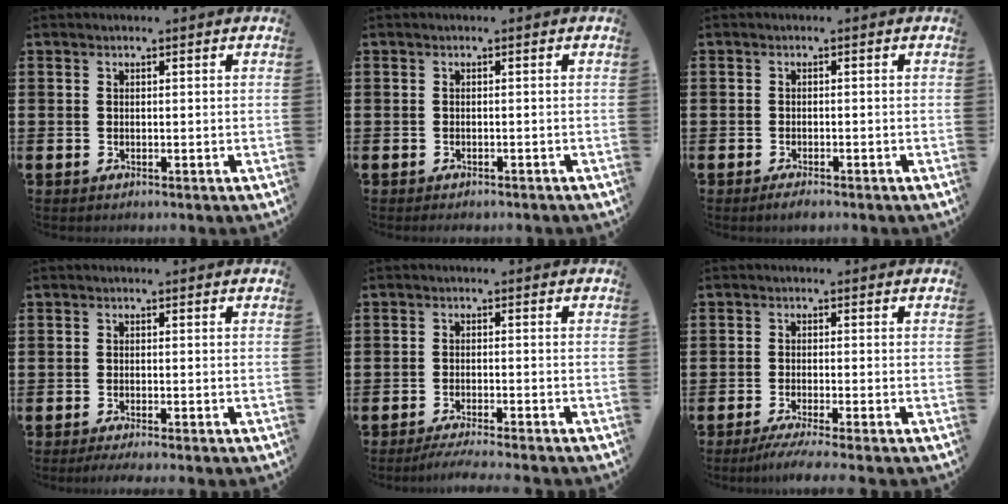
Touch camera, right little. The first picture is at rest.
{"total": 0.0}
{"total": 0.9, "force": [-0.6, 0.1, 0.6], "torque": [-0.002, -0.004, -0.014]}
{"total": 0.9, "force": [-0.5, -0.1, 0.7], "torque": [-0.007, 0.000, -0.010]}
{"total": 2.1, "force": [-1.8, -0.3, 1.0], "torque": [-0.012, 0.002, -0.034]}
{"total": 2.3, "force": [-1.6, -0.2, 1.7], "torque": [-0.024, -0.004, -0.027]}